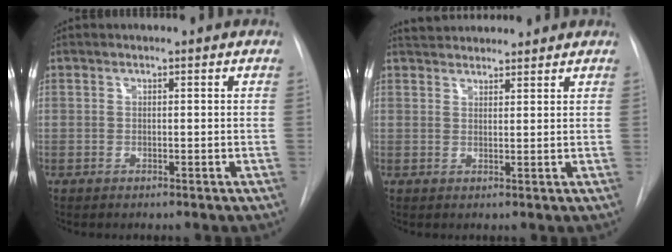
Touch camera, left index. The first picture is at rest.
{"total": 5.0, "force": [4.8, 1.0, 1.0], "torque": [-0.016, 0.032, 0.073]}